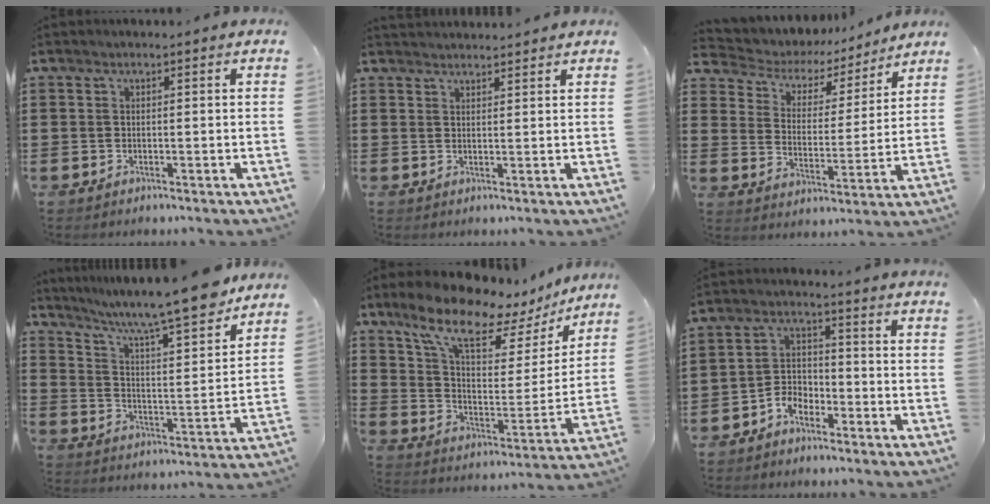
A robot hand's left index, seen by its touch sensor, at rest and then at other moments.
{"total": 1.9, "force": [1.8, 0.2, -0.2], "torque": [-0.001, -0.001, 0.037]}
{"total": 4.7, "force": [4.1, 2.1, 0.9], "torque": [-0.046, -0.033, 0.062]}
{"total": 9.6, "force": [8.2, 0.3, 4.9], "torque": [-0.118, -0.056, 0.134]}
{"total": 12.0, "force": [9.4, 3.3, 6.6], "torque": [-0.145, -0.058, 0.155]}
{"total": 3.8, "force": [-3.2, 1.8, 1.0], "torque": [-0.023, 0.011, -0.064]}